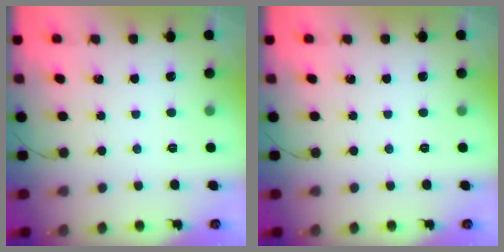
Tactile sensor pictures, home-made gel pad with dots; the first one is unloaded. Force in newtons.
{"total": 0.0}